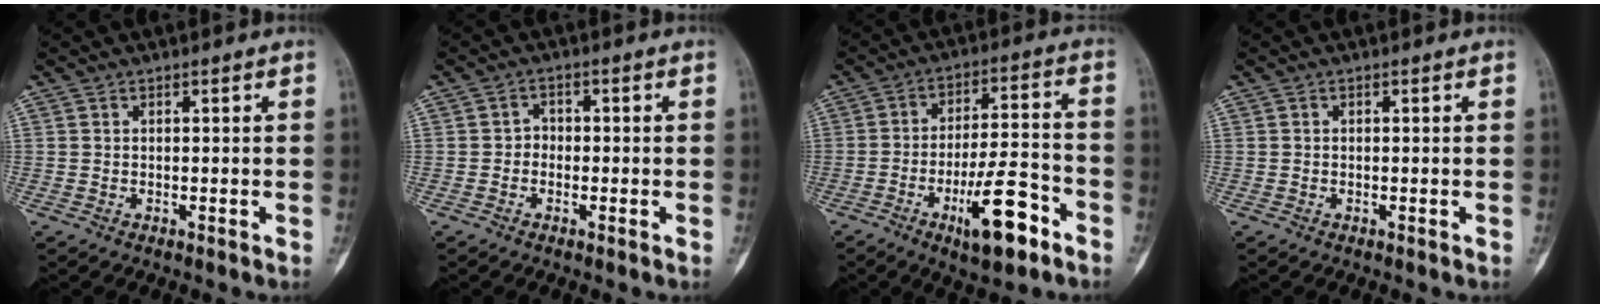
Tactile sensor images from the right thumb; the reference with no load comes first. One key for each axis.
{"total": 2.3, "fx": -0.7, "fy": 2.0, "fz": 1.0, "tx": 0.000, "ty": 0.009, "tz": -0.021}
{"total": 13.2, "fx": -6.8, "fy": 4.1, "fz": 10.6, "tx": -0.169, "ty": 0.041, "tz": -0.103}
{"total": 0.0}